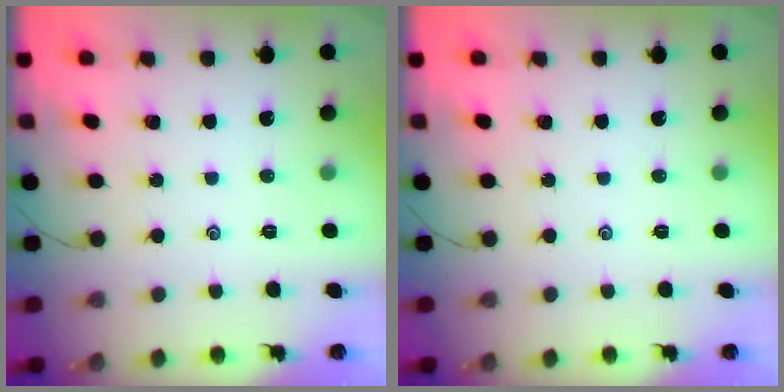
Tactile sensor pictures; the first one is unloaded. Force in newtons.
{"total": 0.0}